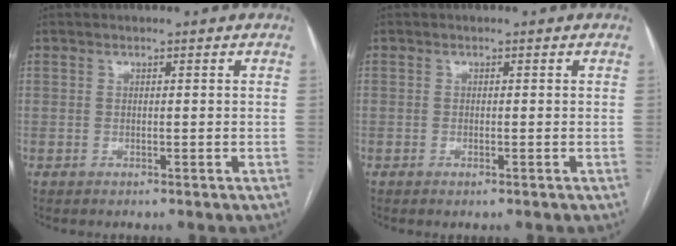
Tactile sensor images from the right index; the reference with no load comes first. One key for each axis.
{"total": 0.5, "fx": -0.3, "fy": 0.1, "fz": 0.4, "tx": -0.010, "ty": -0.003, "tz": -0.002}